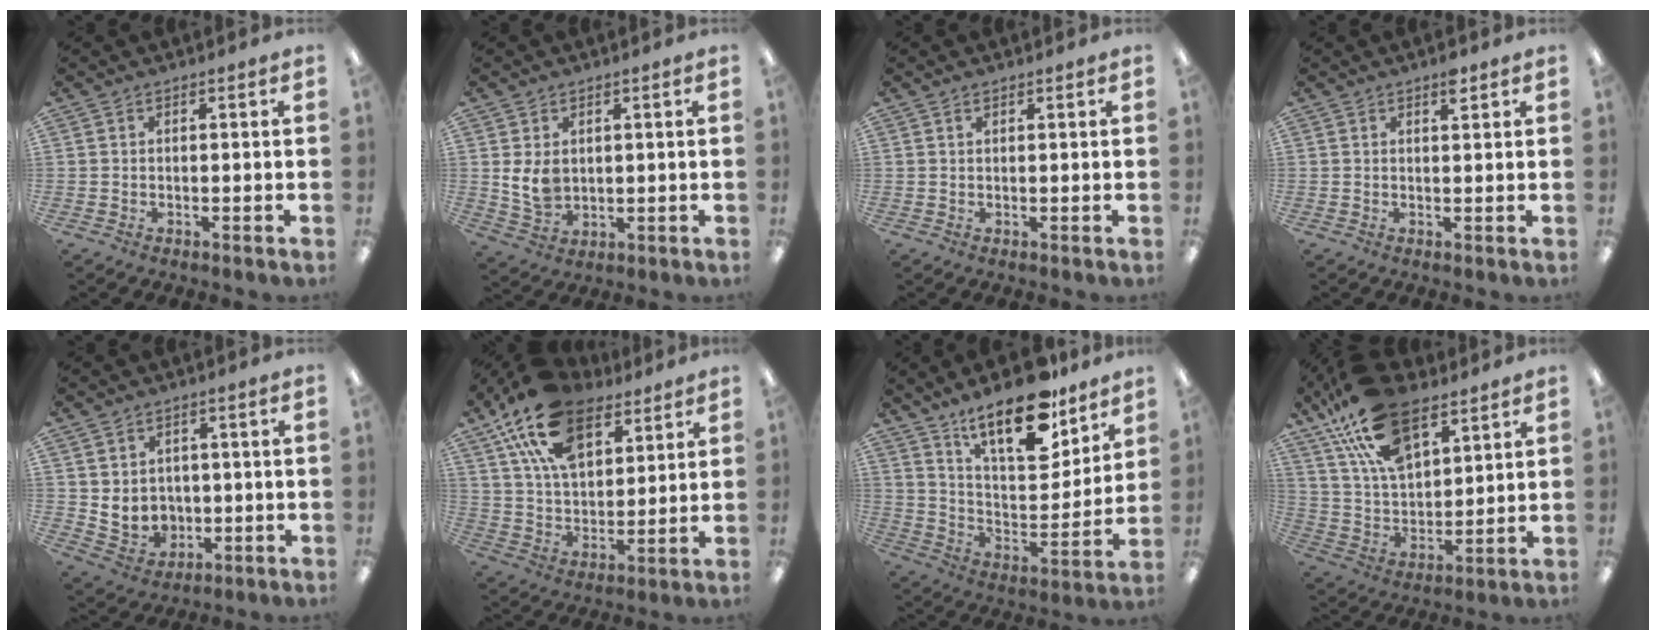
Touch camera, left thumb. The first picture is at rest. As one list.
[{"total": 6.1, "force": [1.5, 4.5, 3.8], "torque": [-0.088, -0.006, 0.027]}, {"total": 0.9, "force": [0.6, 0.4, 0.5], "torque": [-0.011, 0.001, 0.011]}, {"total": 2.6, "force": [1.9, 0.8, 1.7], "torque": [-0.021, -0.005, 0.029]}, {"total": 6.1, "force": [1.4, 5.7, 1.8], "torque": [-0.038, -0.009, 0.033]}, {"total": 20.3, "force": [12.4, 11.1, 11.8], "torque": [-0.214, -0.043, 0.224]}, {"total": 19.9, "force": [14.6, 7.3, 11.4], "torque": [-0.186, -0.093, 0.249]}, {"total": 20.8, "force": [12.5, 10.9, 12.5], "torque": [-0.249, -0.049, 0.221]}]